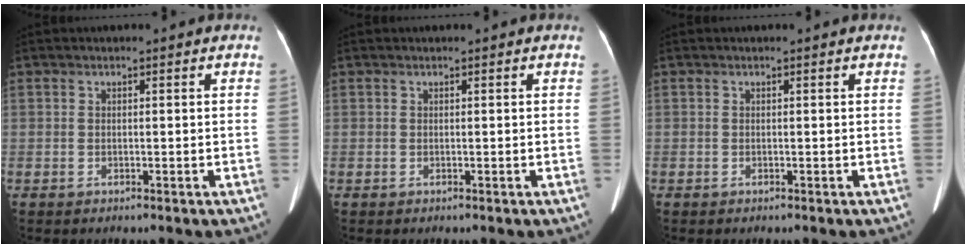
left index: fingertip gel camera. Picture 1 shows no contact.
{"total": 0.0}
{"total": 0.5, "force": [-0.5, 0.1, -0.2], "torque": [0.004, -0.006, -0.008]}